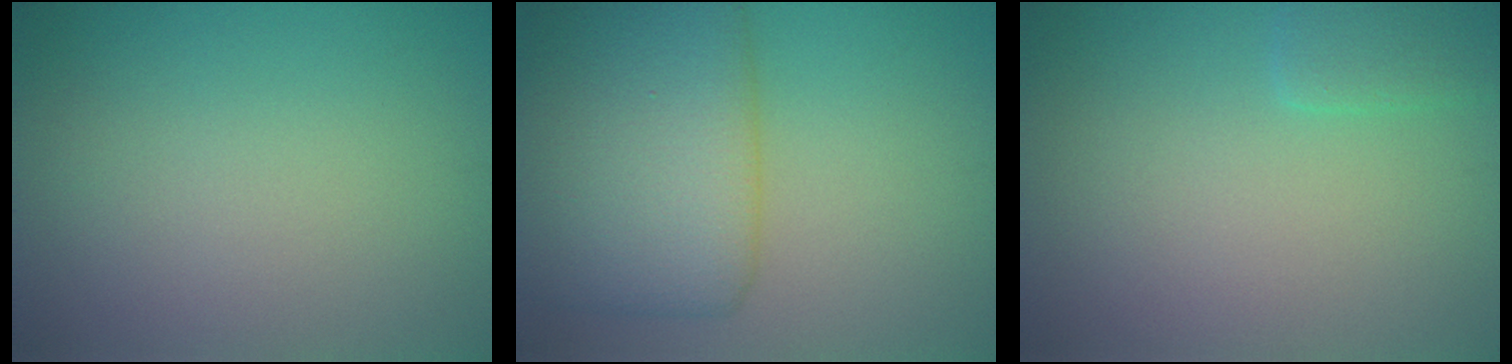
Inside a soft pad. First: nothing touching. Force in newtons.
{"total": 7.5, "press": 7.5, "slide": 0.1}
{"total": 1.7, "press": 1.7, "slide": 0.2}